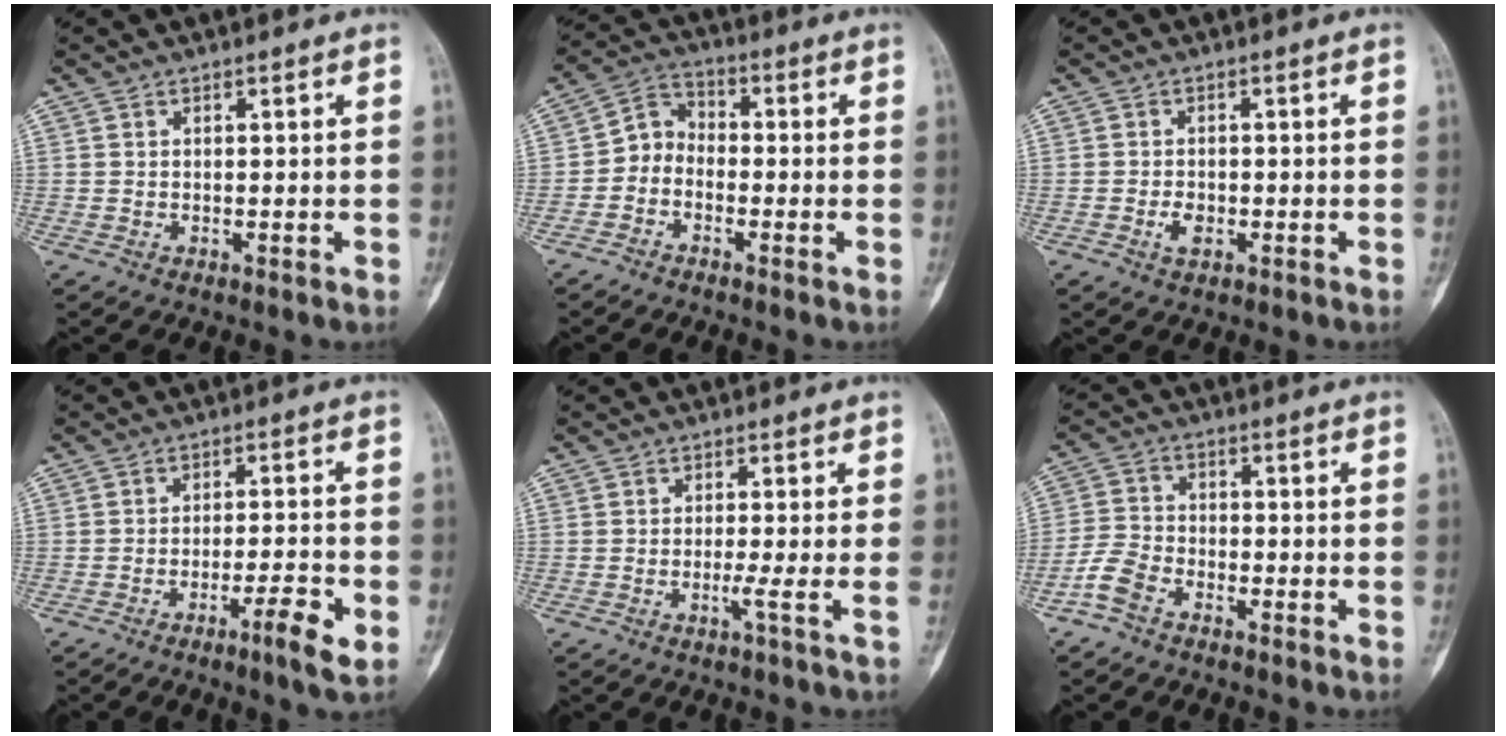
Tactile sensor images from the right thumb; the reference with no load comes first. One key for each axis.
{"total": 5.5, "fx": -1.9, "fy": 4.4, "fz": 2.6, "tx": -0.028, "ty": 0.029, "tz": -0.053}
{"total": 2.3, "fx": -0.9, "fy": 1.4, "fz": 1.5, "tx": -0.020, "ty": 0.001, "tz": -0.017}
{"total": 6.3, "fx": -3.0, "fy": 0.5, "fz": 5.6, "tx": -0.098, "ty": 0.014, "tz": -0.046}
{"total": 2.0, "fx": -0.7, "fy": -0.9, "fz": 1.6, "tx": -0.030, "ty": -0.004, "tz": -0.018}
{"total": 5.3, "fx": -3.6, "fy": 2.7, "fz": 2.8, "tx": -0.055, "ty": 0.014, "tz": -0.083}